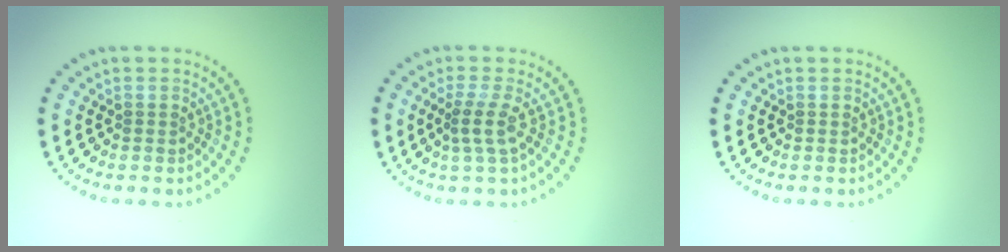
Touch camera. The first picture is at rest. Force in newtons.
{"total": 2.2, "press": 1.5, "slide": 1.6}
{"total": 0.0}